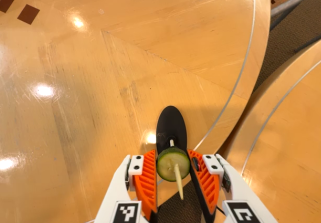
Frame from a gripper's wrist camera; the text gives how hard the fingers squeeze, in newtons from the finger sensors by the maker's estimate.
{"total": 7.6, "left": 7.6, "right": 7.6}